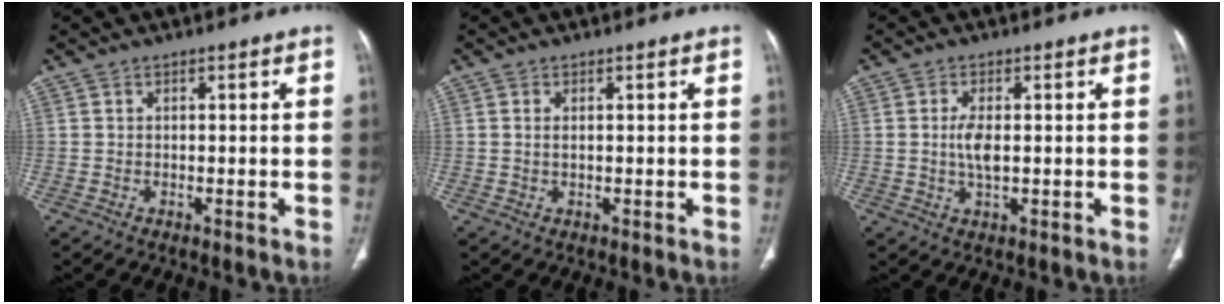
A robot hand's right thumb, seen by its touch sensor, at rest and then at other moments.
{"total": 1.2, "force": [0.3, 0.6, 1.0], "torque": [-0.024, 0.001, 0.008]}
{"total": 3.9, "force": [0.1, 1.5, 3.6], "torque": [-0.078, -0.004, 0.004]}